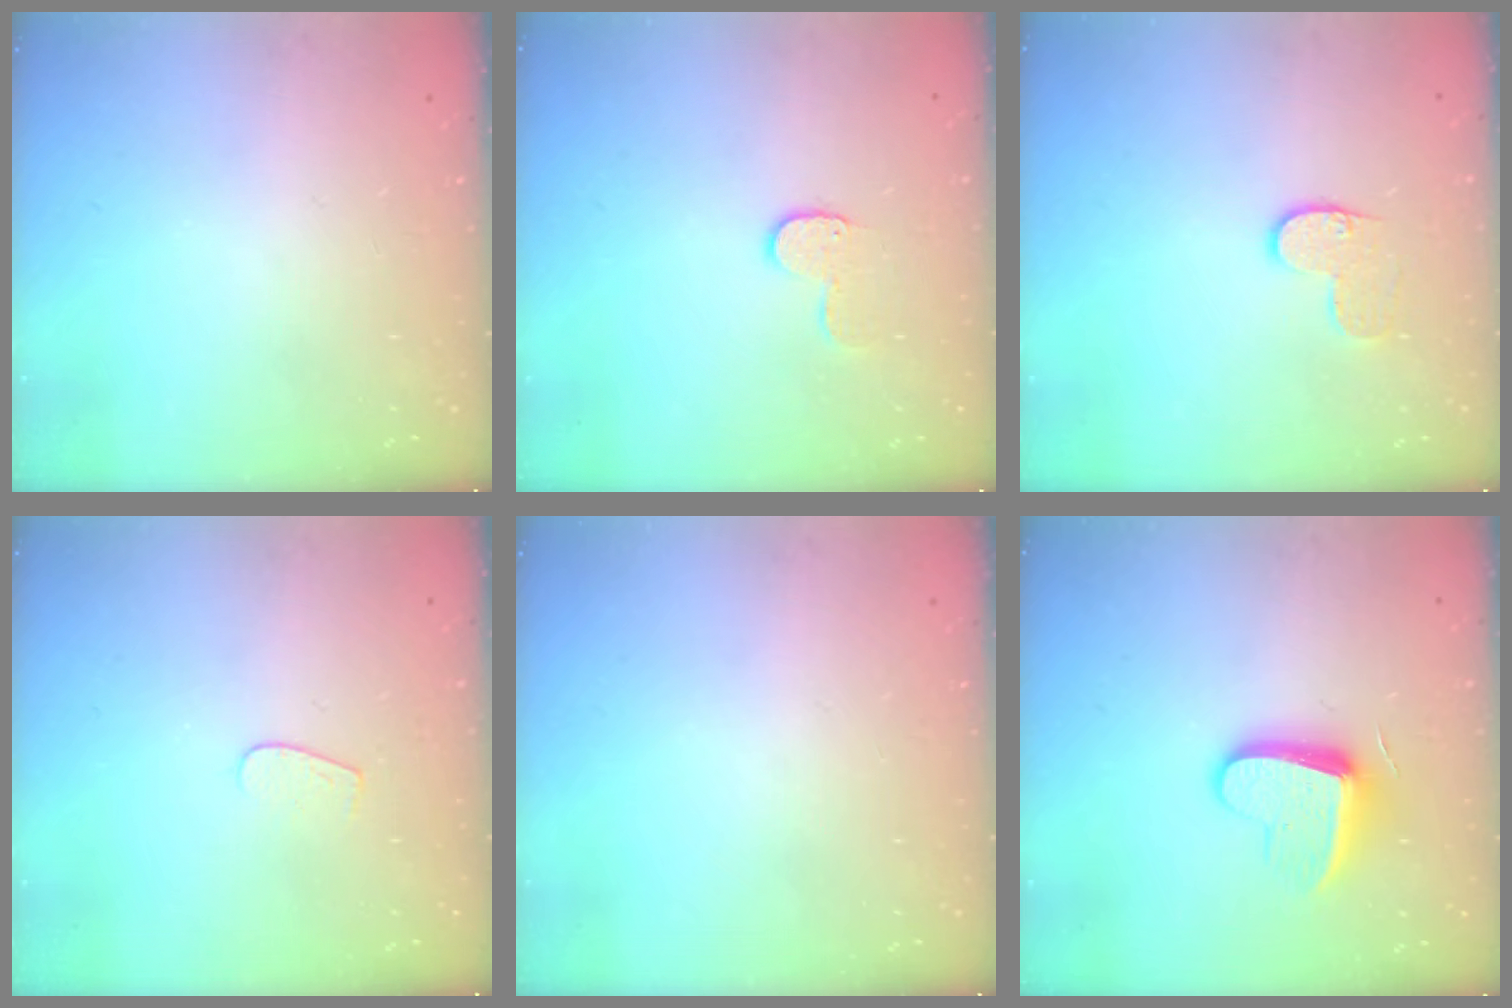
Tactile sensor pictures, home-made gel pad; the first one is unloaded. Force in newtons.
{"total": 6.5, "press": 6.4, "slide": 0.4}
{"total": 6.7, "press": 6.7, "slide": 0.1}
{"total": 3.1, "press": 3.1, "slide": 0.2}
{"total": 0.0}
{"total": 11.6, "press": 11.6, "slide": 0.5}